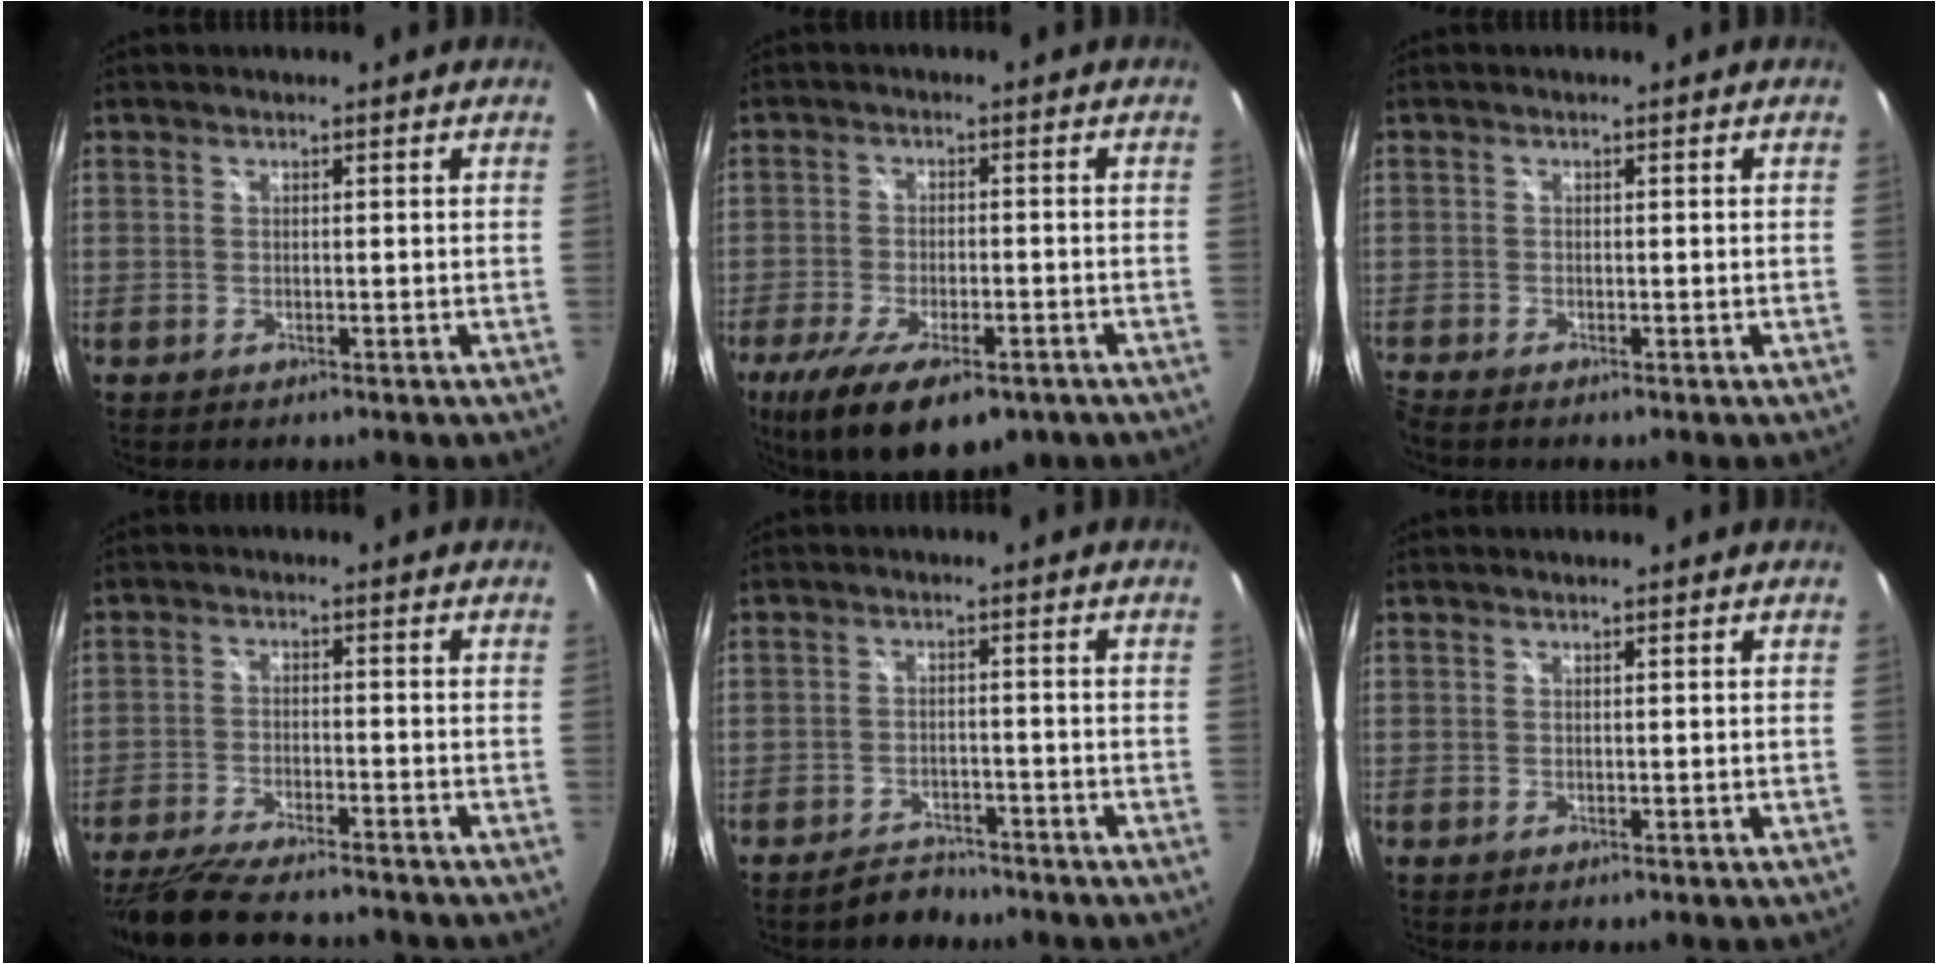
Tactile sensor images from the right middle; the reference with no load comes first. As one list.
[{"total": 15.6, "force": [-9.8, 6.0, 10.5], "torque": [-0.211, -0.047, -0.152]}, {"total": 1.6, "force": [-1.5, 0.2, 0.5], "torque": [-0.018, -0.009, -0.031]}, {"total": 14.5, "force": [-12.6, 2.3, 6.6], "torque": [-0.145, -0.034, -0.205]}, {"total": 4.6, "force": [-4.1, 1.9, 0.5], "torque": [-0.021, 0.005, -0.062]}, {"total": 0.0}]